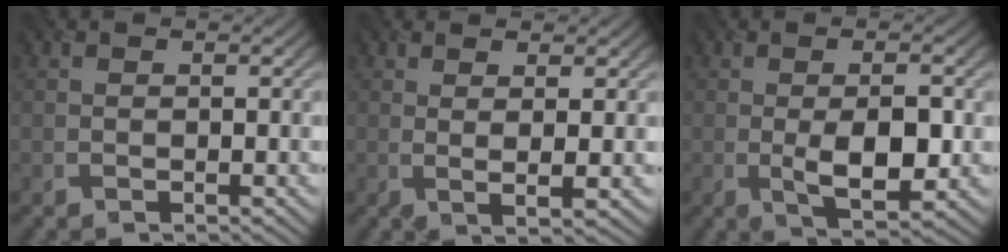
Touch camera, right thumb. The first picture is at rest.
{"total": 2.8, "force": [1.1, 0.3, 2.5], "torque": [-0.047, -0.004, 0.019]}
{"total": 5.9, "force": [-1.1, 2.2, 5.4], "torque": [-0.096, -0.008, -0.014]}